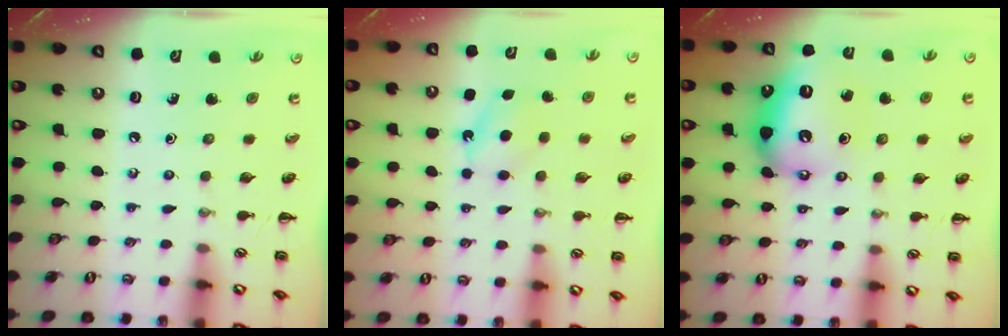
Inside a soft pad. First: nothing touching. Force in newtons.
{"total": 5.5, "press": 5.3, "slide": 1.7}
{"total": 12.6, "press": 12.5, "slide": 1.5}